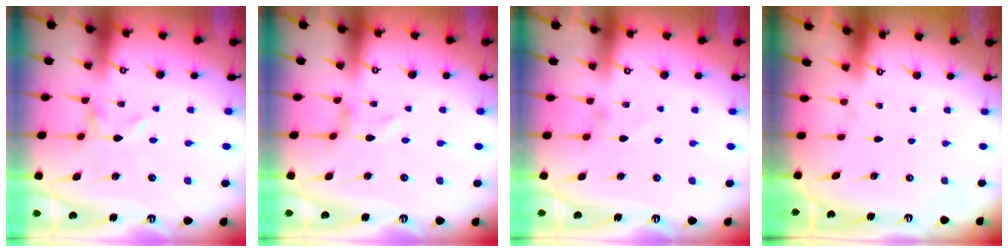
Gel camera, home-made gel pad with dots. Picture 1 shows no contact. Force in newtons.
{"total": 0.0}
{"total": 0.6, "press": 0.5, "slide": 0.3}
{"total": 0.0}